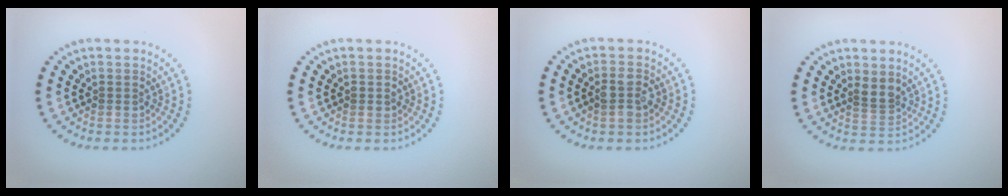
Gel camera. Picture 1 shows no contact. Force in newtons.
{"total": 0.8, "press": 0.8, "slide": 0.0}
{"total": 2.2, "press": 2.1, "slide": 0.6}
{"total": 1.9, "press": 1.3, "slide": 1.3}